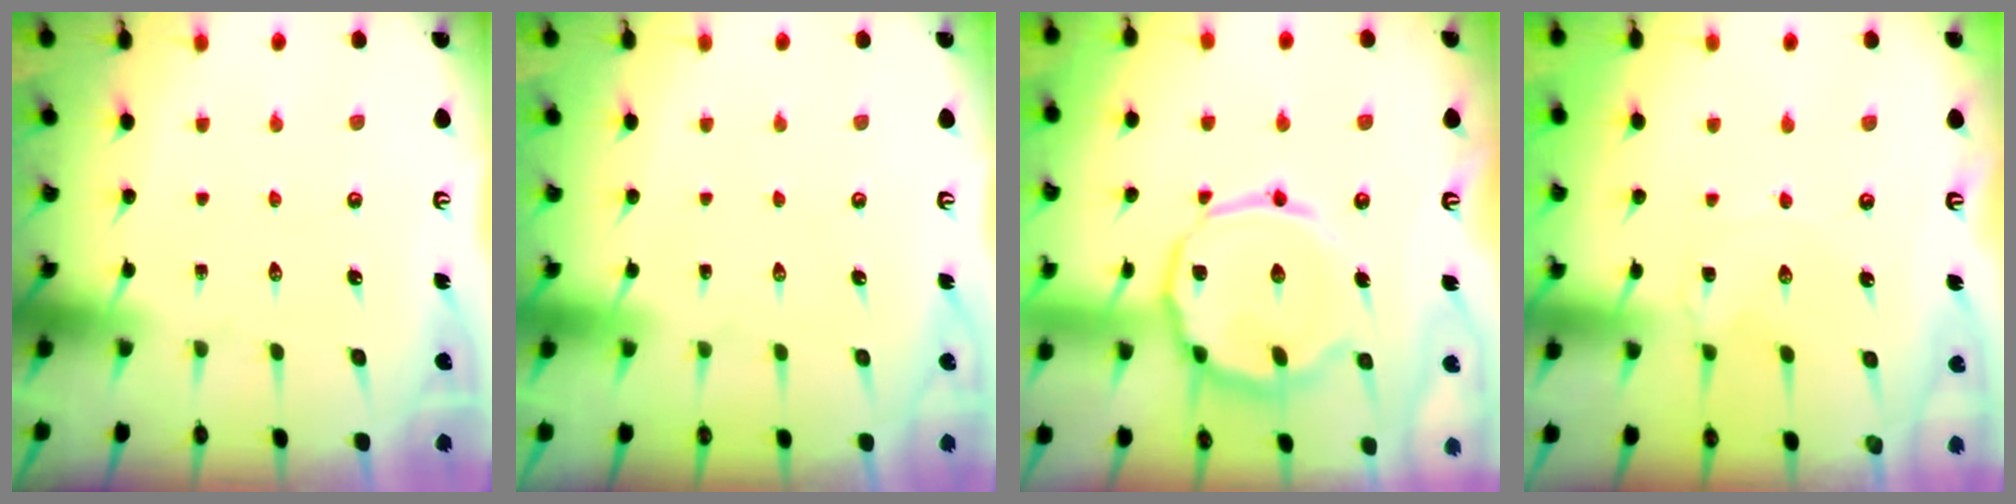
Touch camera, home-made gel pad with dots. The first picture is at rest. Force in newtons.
{"total": 1.6, "press": 1.6, "slide": 0.1}
{"total": 15.6, "press": 15.5, "slide": 1.2}
{"total": 0.8, "press": 0.8, "slide": 0.2}